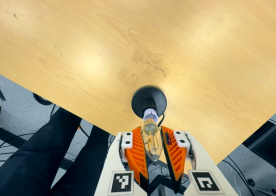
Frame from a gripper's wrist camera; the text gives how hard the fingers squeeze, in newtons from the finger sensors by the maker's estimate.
{"total": 12.2, "left": 13.7, "right": 10.8}